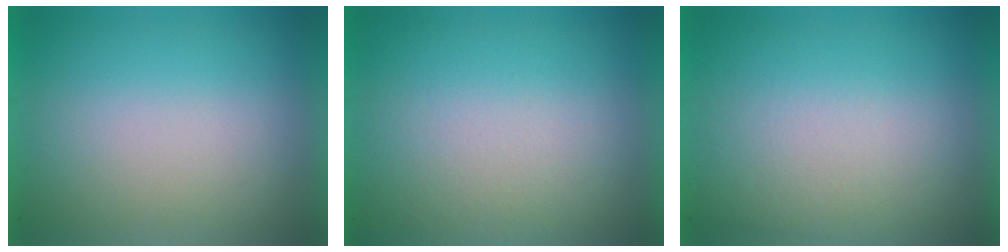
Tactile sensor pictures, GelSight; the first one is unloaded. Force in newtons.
{"total": 2.7}
{"total": 2.1}